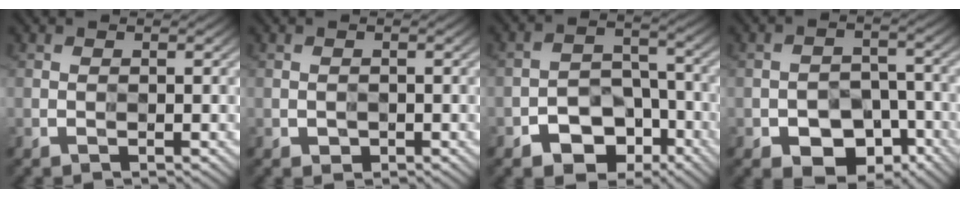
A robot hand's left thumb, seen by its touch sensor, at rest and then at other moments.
{"total": 0.6, "force": [-0.2, 0.5, 0.1], "torque": [-0.005, -0.002, -0.002]}
{"total": 6.3, "force": [-4.3, 4.2, 2.1], "torque": [-0.023, -0.008, -0.079]}
{"total": 5.5, "force": [-3.6, 3.6, 2.0], "torque": [-0.023, -0.008, -0.062]}